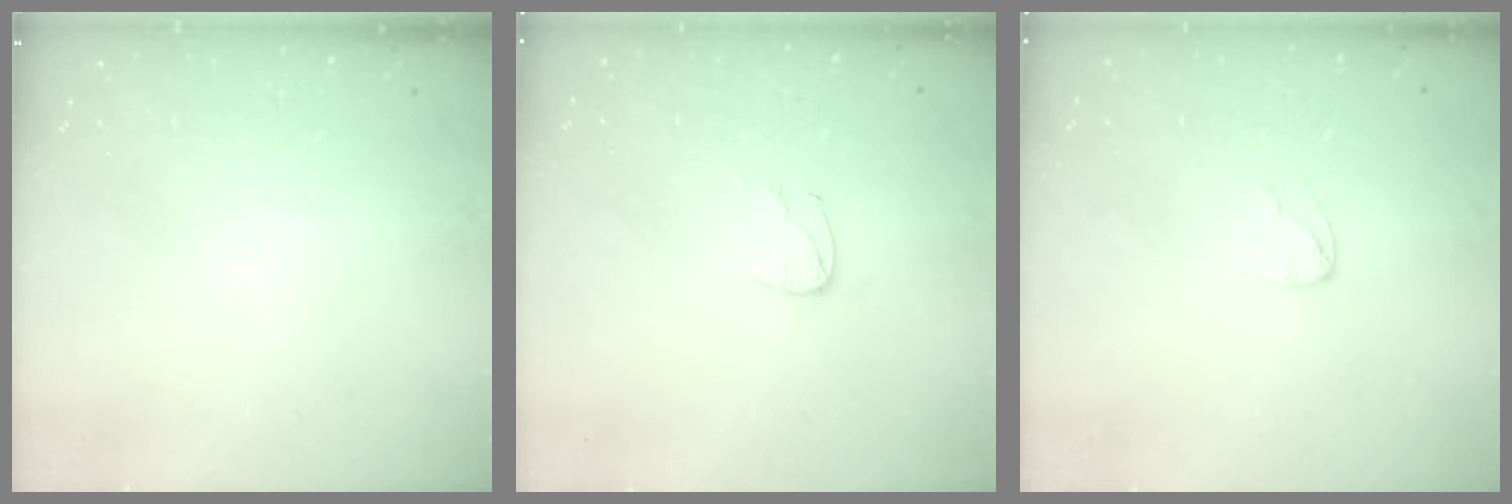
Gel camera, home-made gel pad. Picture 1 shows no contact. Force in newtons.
{"total": 3.7, "press": 3.6, "slide": 0.3}
{"total": 3.7, "press": 3.7, "slide": 0.3}